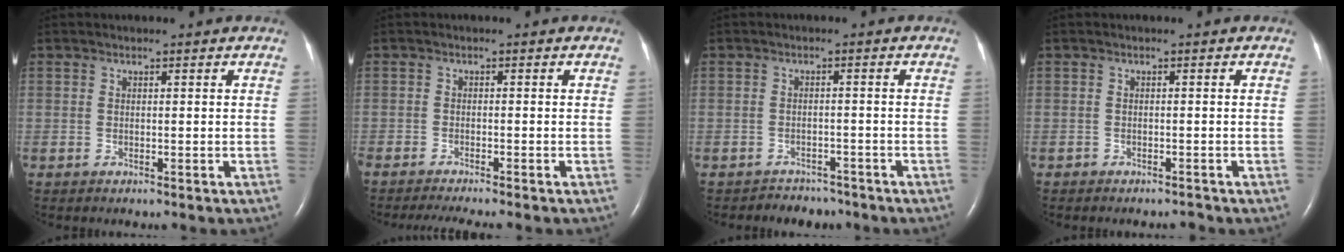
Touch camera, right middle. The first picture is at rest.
{"total": 6.2, "force": [-5.4, 0.0, 3.0], "torque": [-0.038, -0.015, -0.084]}
{"total": 3.8, "force": [-3.3, 1.7, -0.6], "torque": [0.003, 0.003, -0.048]}
{"total": 1.0, "force": [-0.9, 0.3, -0.2], "torque": [0.005, -0.001, -0.016]}